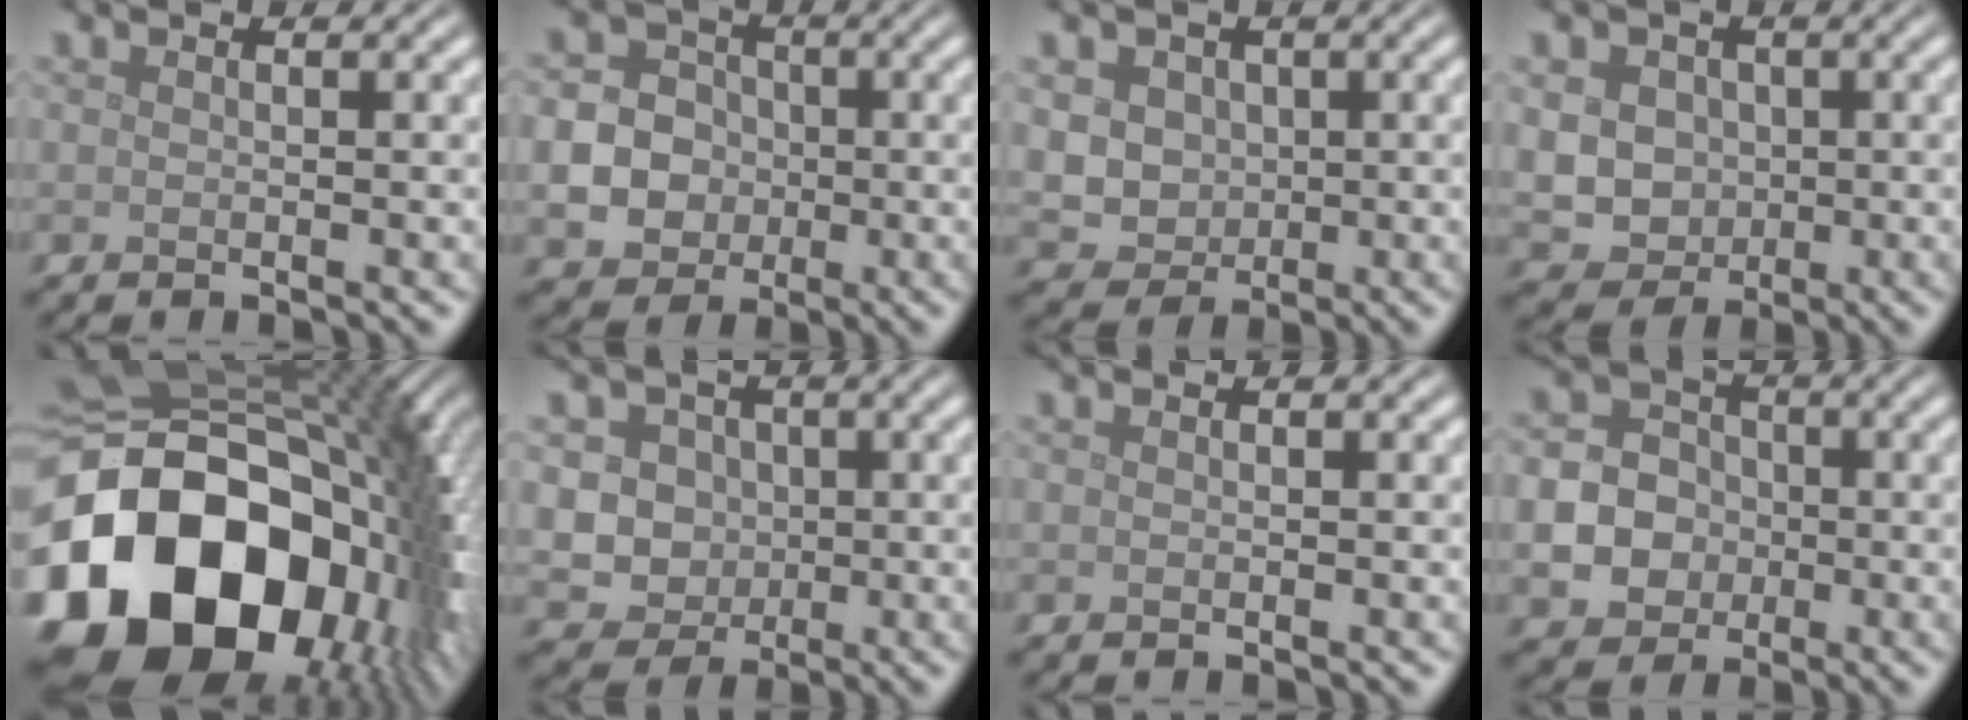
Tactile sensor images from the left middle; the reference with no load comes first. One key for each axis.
{"total": 8.4, "fx": -1.7, "fy": 7.8, "fz": 2.6, "tx": -0.057, "ty": -0.012, "tz": -0.051}
{"total": 4.0, "fx": 0.6, "fy": 3.6, "fz": 1.6, "tx": -0.033, "ty": 0.003, "tz": 0.009}
{"total": 5.1, "fx": 0.4, "fy": 4.6, "fz": 2.1, "tx": -0.042, "ty": 0.013, "tz": -0.004}
{"total": 22.0, "fx": -5.0, "fy": 16.0, "fz": 14.2, "tx": -0.319, "ty": -0.054, "tz": -0.062}
{"total": 6.3, "fx": 0.9, "fy": 5.8, "fz": 2.4, "tx": -0.025, "ty": 0.021, "tz": 0.002}
{"total": 0.0}
{"total": 8.0, "fx": -1.9, "fy": 7.3, "fz": 2.6, "tx": -0.052, "ty": -0.013, "tz": -0.056}